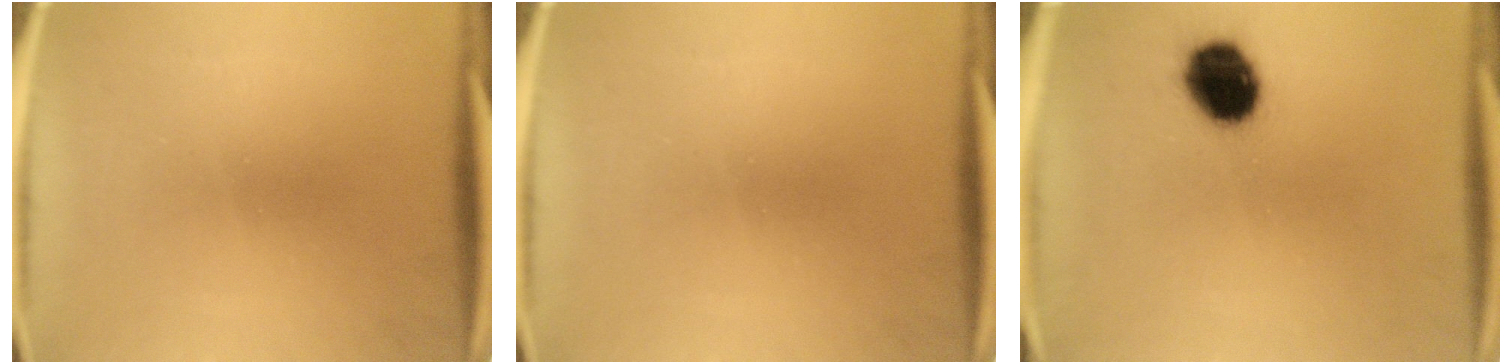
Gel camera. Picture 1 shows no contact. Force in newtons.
{"total": 0.0}
{"total": 12.4}